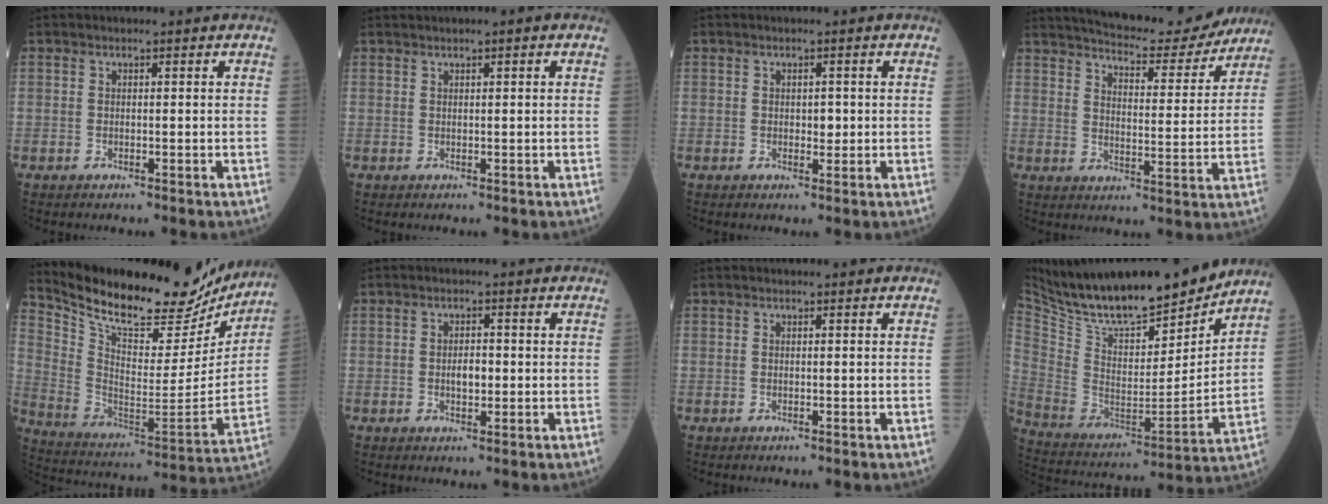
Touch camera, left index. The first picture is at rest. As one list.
[{"total": 1.4, "force": [0.8, 0.0, 1.1], "torque": [-0.021, 0.011, 0.015]}, {"total": 1.5, "force": [0.1, 1.0, 1.1], "torque": [-0.012, 0.001, 0.003]}, {"total": 18.0, "force": [16.6, 3.1, 6.0], "torque": [-0.088, -0.011, 0.222]}, {"total": 24.8, "force": [21.9, 6.7, 9.6], "torque": [-0.173, -0.034, 0.327]}, {"total": 2.4, "force": [-0.2, 1.2, 2.1], "torque": [-0.036, 0.003, -0.002]}, {"total": 0.0}, {"total": 24.0, "force": [21.4, 4.4, 10.0], "torque": [-0.193, -0.024, 0.353]}]